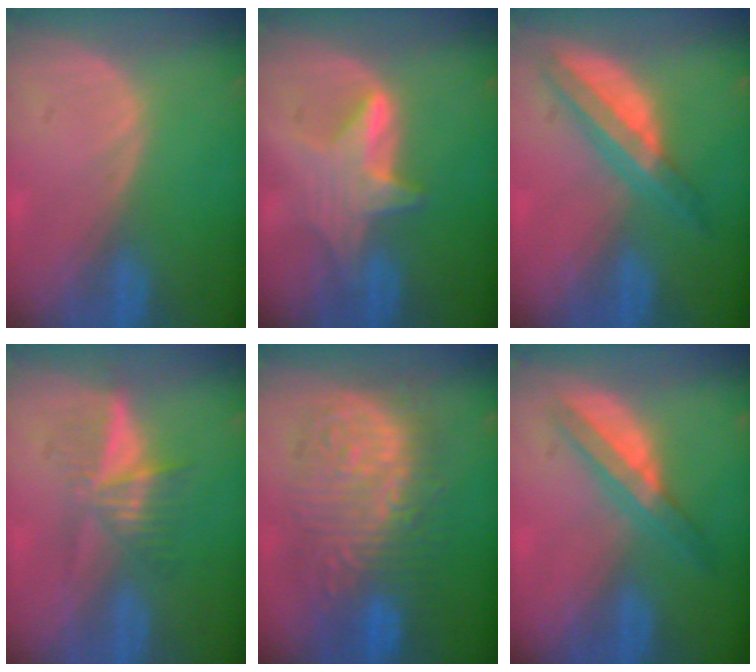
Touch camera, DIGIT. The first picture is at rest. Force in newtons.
{"total": 5.8, "press": 5.8, "slide": 0.8}
{"total": 6.7, "press": 5.8, "slide": 3.3}
{"total": 5.9, "press": 5.3, "slide": 2.7}
{"total": 12.7, "press": 12.7, "slide": 1.3}
{"total": 5.7, "press": 5.3, "slide": 2.1}